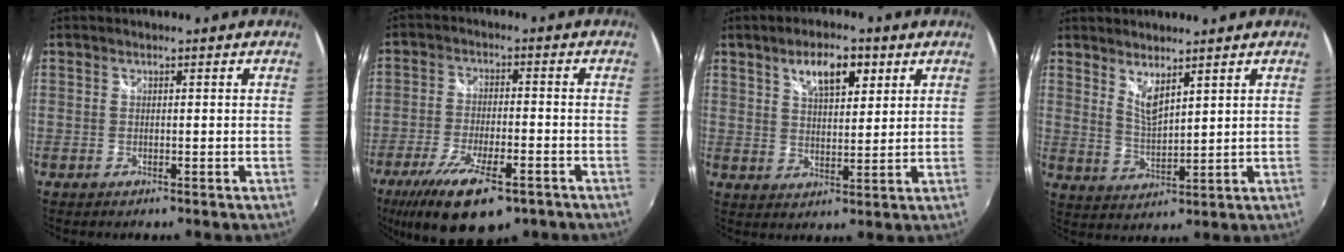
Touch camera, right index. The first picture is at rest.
{"total": 15.4, "force": [-9.8, 5.1, 10.7], "torque": [-0.219, -0.042, -0.164]}
{"total": 7.9, "force": [4.2, 3.3, 5.8], "torque": [-0.096, 0.015, 0.072]}
{"total": 4.7, "force": [3.6, 1.0, 2.8], "torque": [-0.049, -0.010, 0.064]}